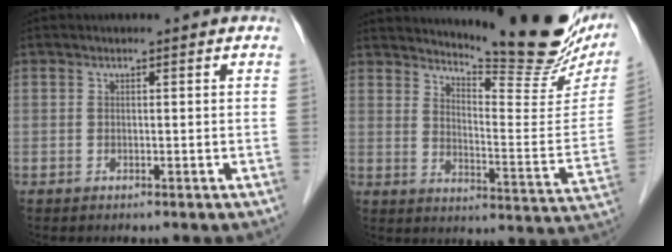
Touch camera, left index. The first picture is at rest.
{"total": 23.0, "force": [19.4, 3.7, 11.8], "torque": [-0.169, -0.065, 0.243]}